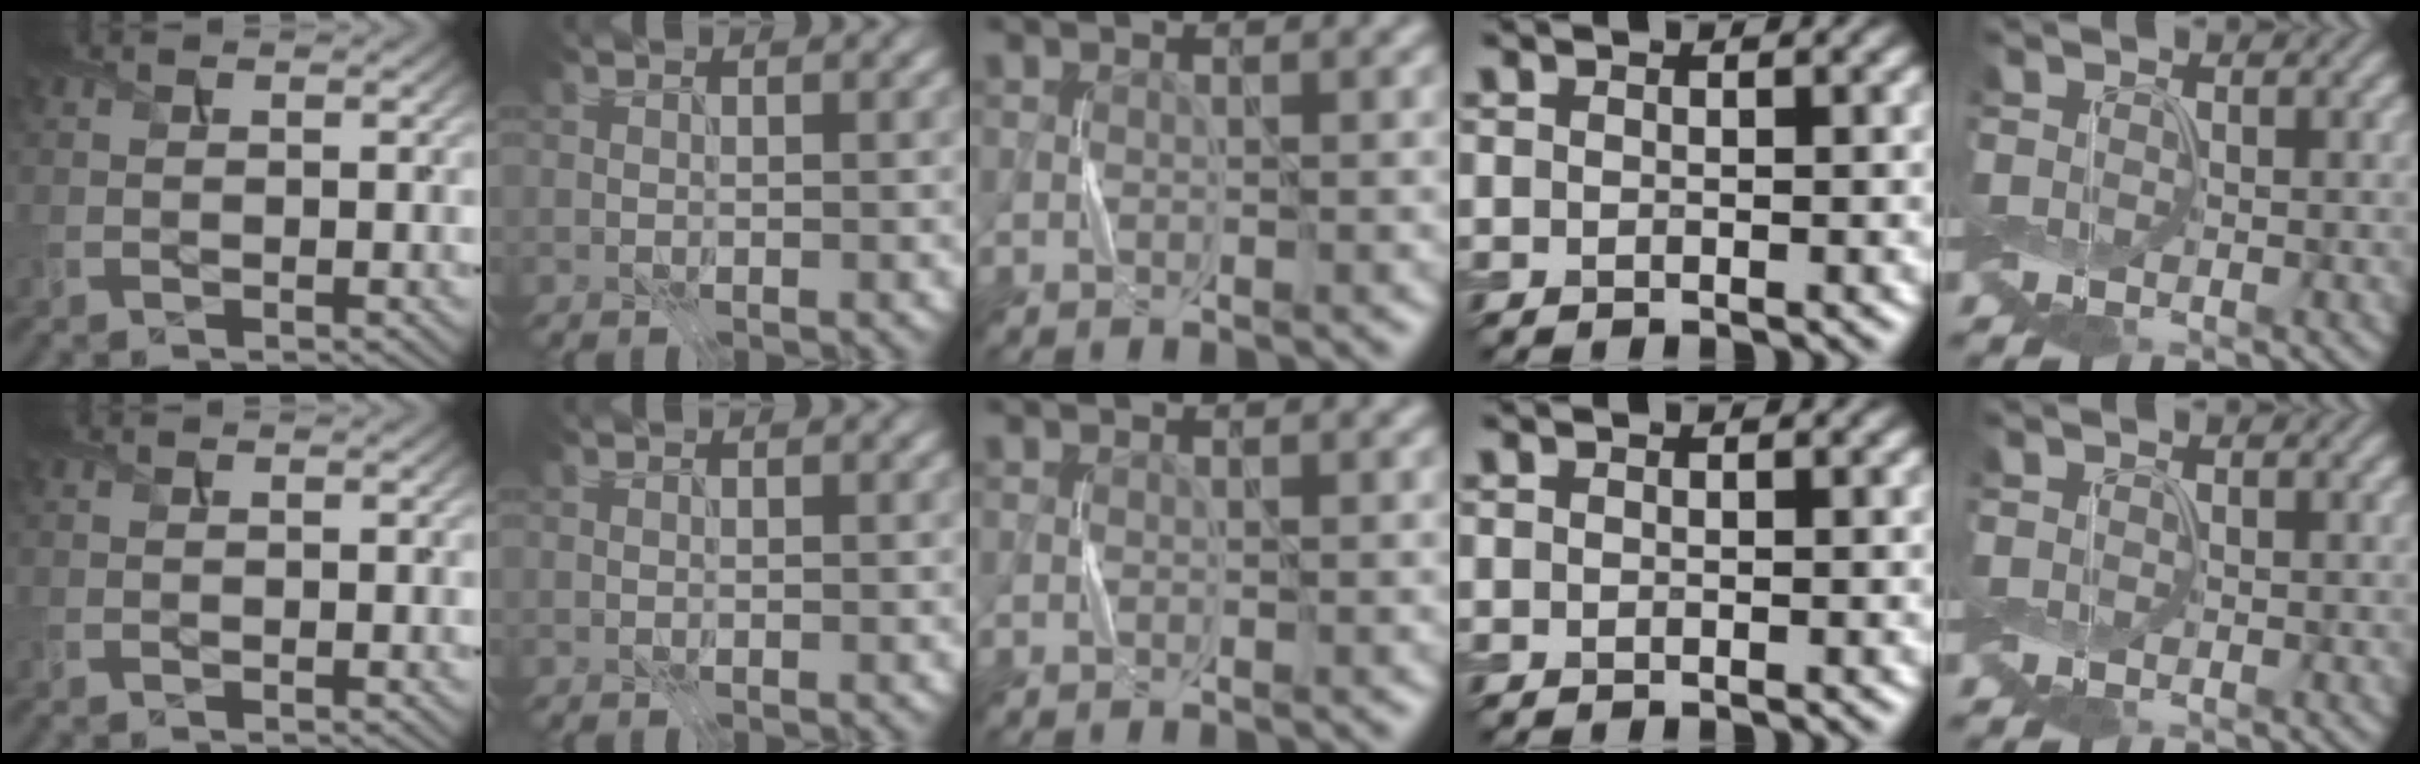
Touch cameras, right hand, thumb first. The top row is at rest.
{}